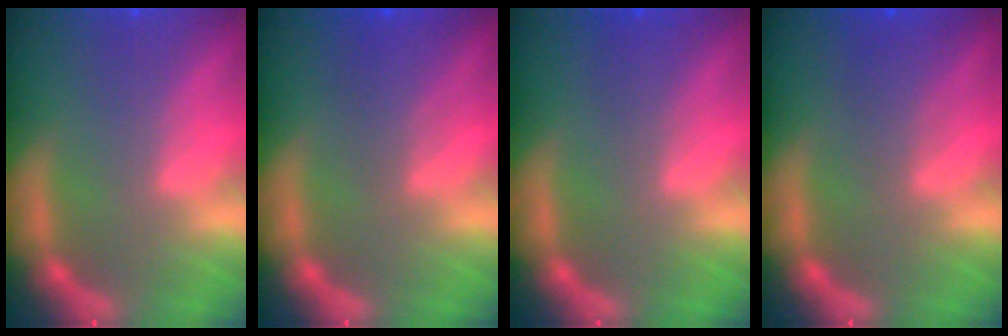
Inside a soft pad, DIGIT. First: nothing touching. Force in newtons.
{"total": 3.0}
{"total": 1.5}
{"total": 2.4}